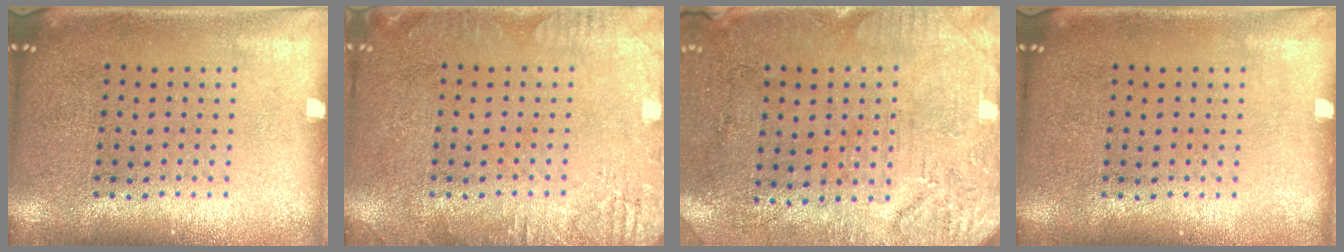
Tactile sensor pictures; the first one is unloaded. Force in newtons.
{"total": 2.3, "press": 2.3, "slide": 0.2}
{"total": 3.2, "press": 2.6, "slide": 1.9}
{"total": 0.0}